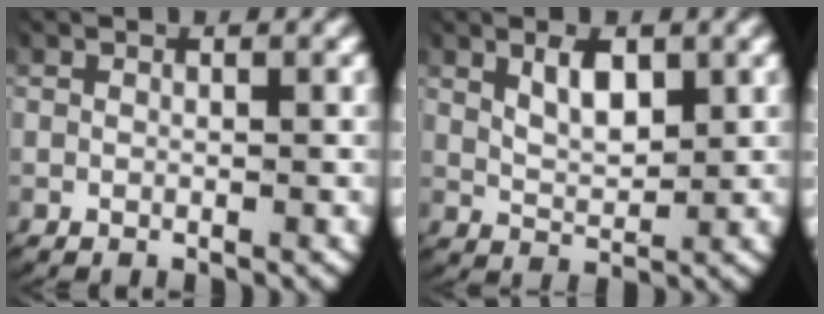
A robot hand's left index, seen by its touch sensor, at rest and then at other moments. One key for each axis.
{"total": 3.2, "fx": 1.2, "fy": 1.8, "fz": 2.4, "tx": -0.042, "ty": -0.009, "tz": 0.028}